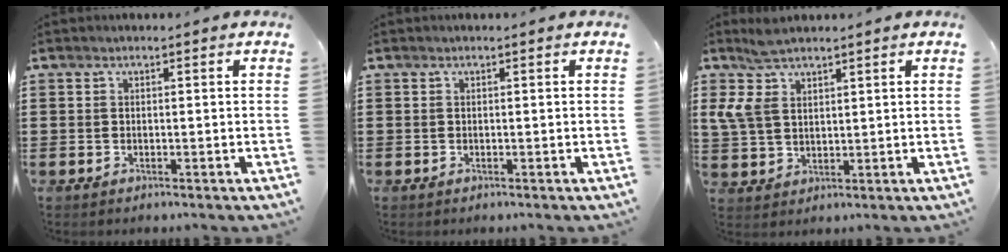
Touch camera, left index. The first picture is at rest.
{"total": 0.0}
{"total": 5.8, "force": [3.8, 3.1, 3.2], "torque": [-0.083, 0.000, 0.071]}